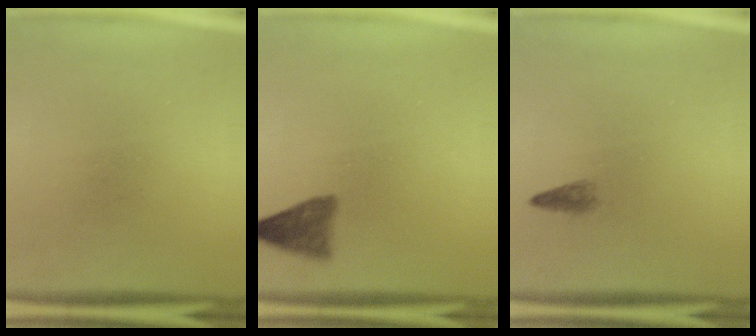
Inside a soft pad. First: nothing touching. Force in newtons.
{"total": 3.5}
{"total": 1.1}